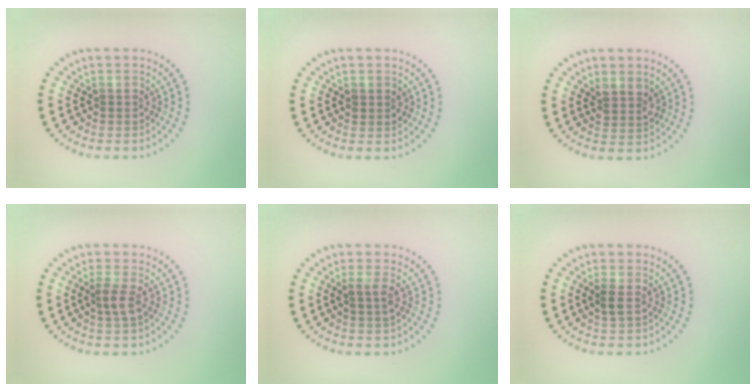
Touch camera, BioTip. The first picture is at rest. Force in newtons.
{"total": 0.9, "press": 0.8, "slide": 0.2}
{"total": 1.7, "press": 1.5, "slide": 0.8}
{"total": 1.6, "press": 1.3, "slide": 1.0}
{"total": 1.3, "press": 1.0, "slide": 0.9}
{"total": 1.0, "press": 0.8, "slide": 0.5}